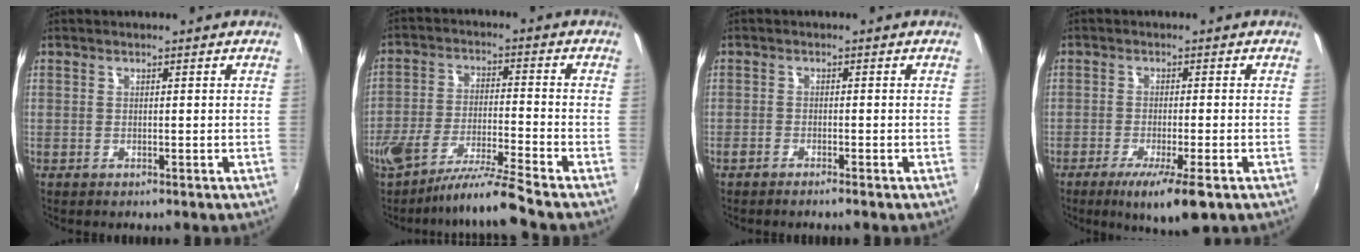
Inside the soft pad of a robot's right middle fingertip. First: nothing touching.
{"total": 9.5, "force": [-8.0, -1.5, 4.9], "torque": [-0.101, -0.006, -0.146]}
{"total": 1.6, "force": [-1.4, 0.1, 0.7], "torque": [-0.026, -0.003, -0.030]}
{"total": 8.1, "force": [-4.7, 0.6, 6.5], "torque": [-0.120, -0.022, -0.074]}